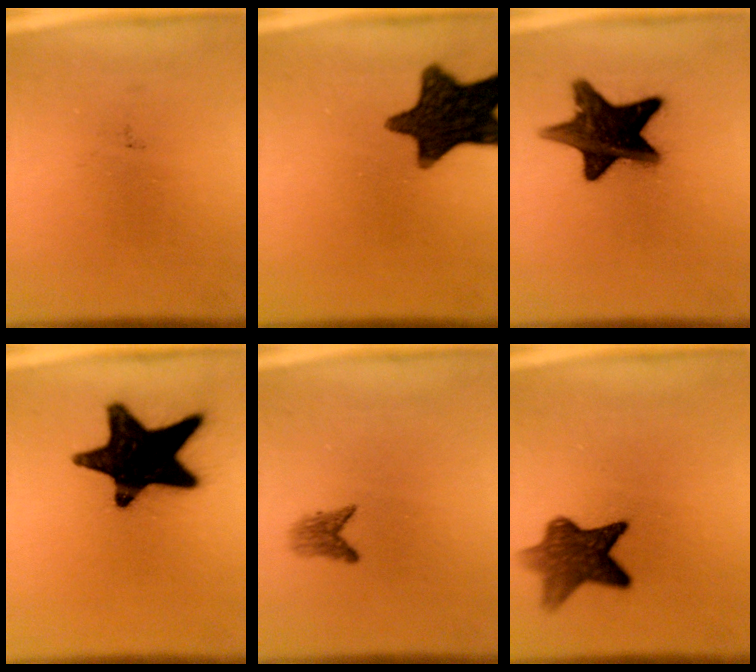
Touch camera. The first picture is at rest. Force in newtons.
{"total": 14.1}
{"total": 15.2}
{"total": 19.6}
{"total": 1.8}
{"total": 8.3}